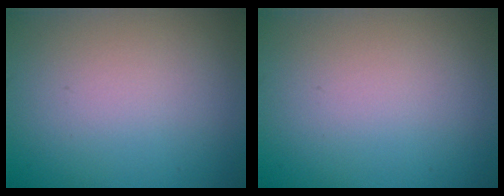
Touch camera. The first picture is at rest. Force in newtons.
{"total": 0.0}